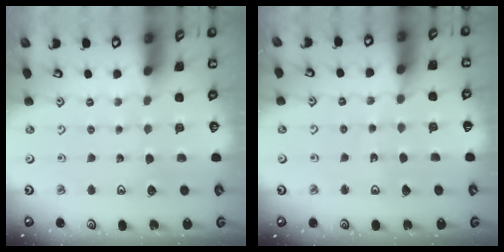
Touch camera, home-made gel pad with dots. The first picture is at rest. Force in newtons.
{"total": 3.0, "press": 3.0, "slide": 0.2}